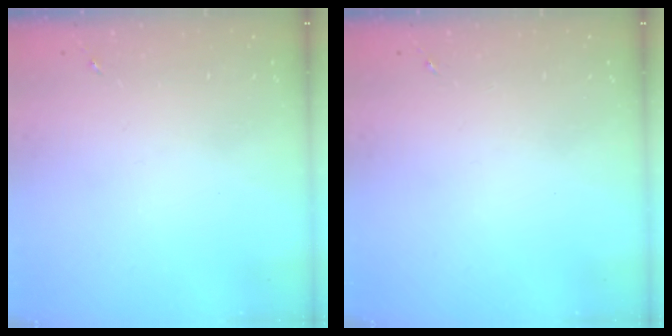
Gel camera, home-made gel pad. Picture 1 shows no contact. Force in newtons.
{"total": 0.0}